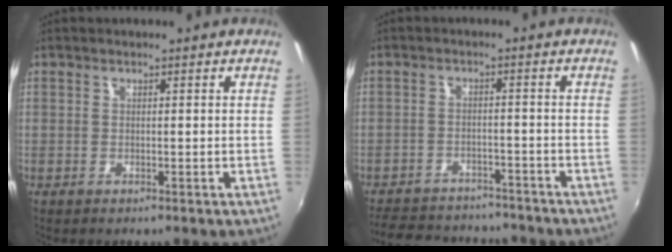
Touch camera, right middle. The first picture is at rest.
{"total": 16.2, "force": [-14.1, 5.6, 5.6], "torque": [-0.133, 0.009, -0.193]}